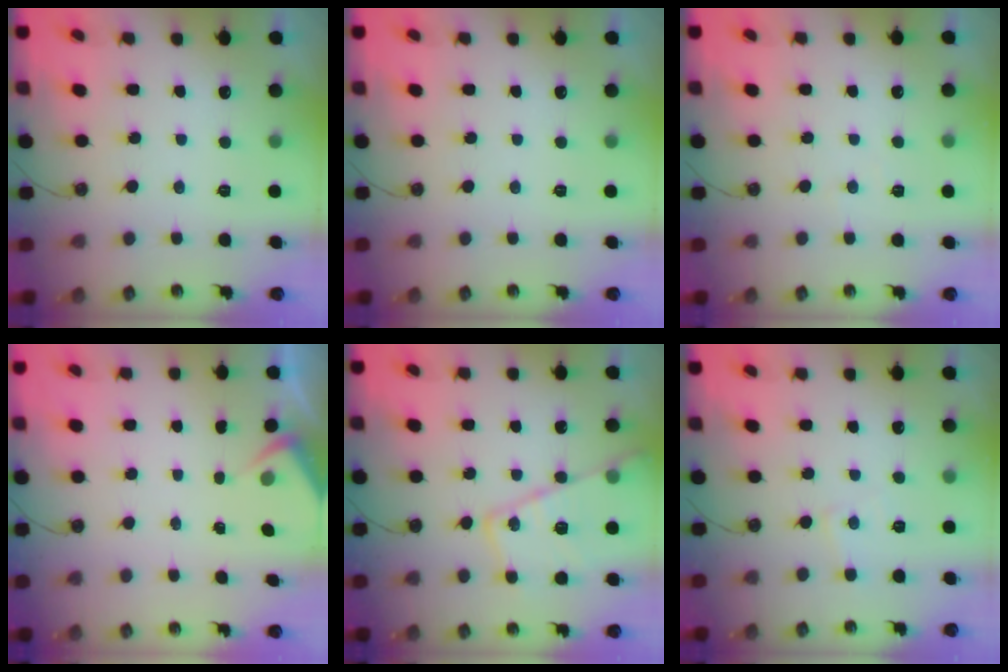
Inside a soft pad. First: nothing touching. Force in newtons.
{"total": 0.0}
{"total": 2.2, "press": 2.2, "slide": 0.4}
{"total": 2.6, "press": 2.5, "slide": 0.5}
{"total": 18.1, "press": 18.0, "slide": 1.5}
{"total": 4.8, "press": 4.8, "slide": 0.7}